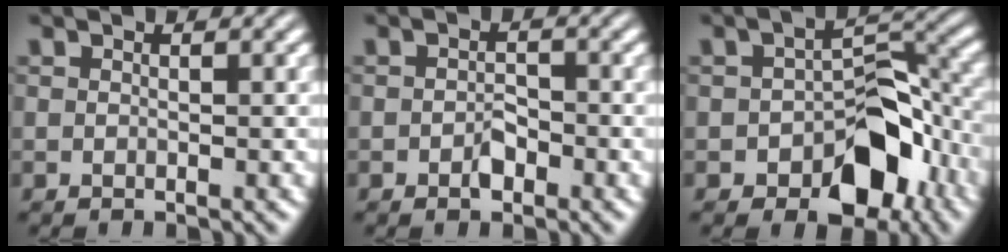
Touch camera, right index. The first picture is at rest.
{"total": 1.3, "force": [-1.0, 0.3, 0.7], "torque": [0.003, -0.003, -0.016]}
{"total": 6.1, "force": [-2.7, 3.4, 4.2], "torque": [-0.041, -0.005, -0.037]}